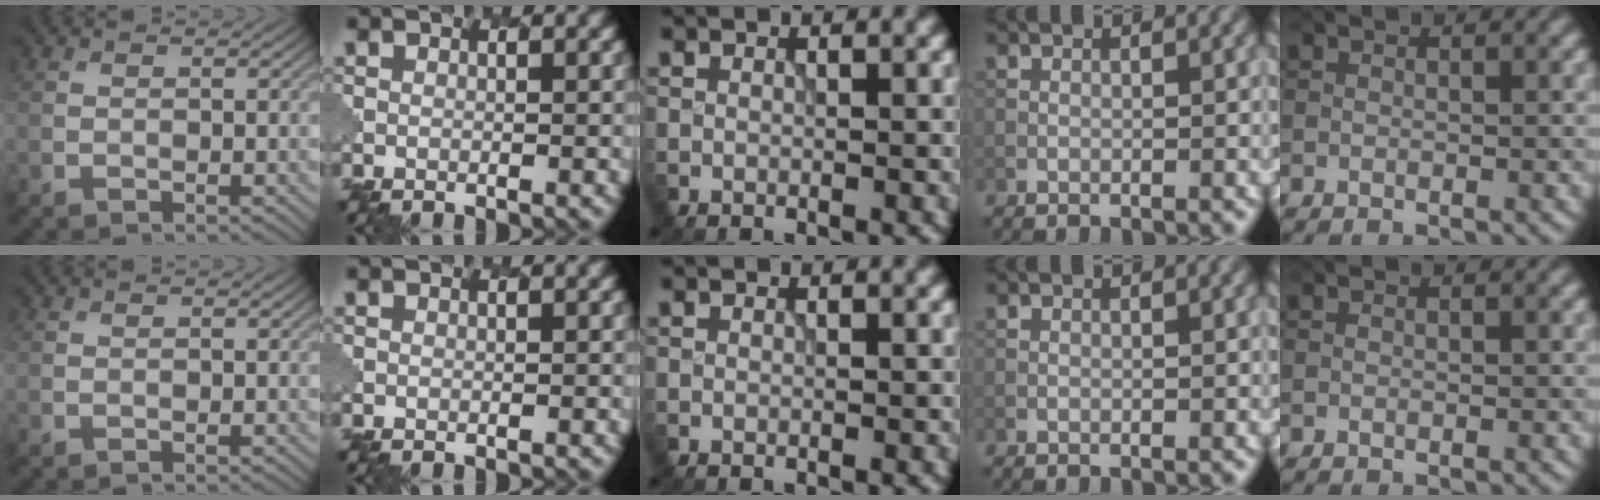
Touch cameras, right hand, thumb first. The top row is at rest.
{}